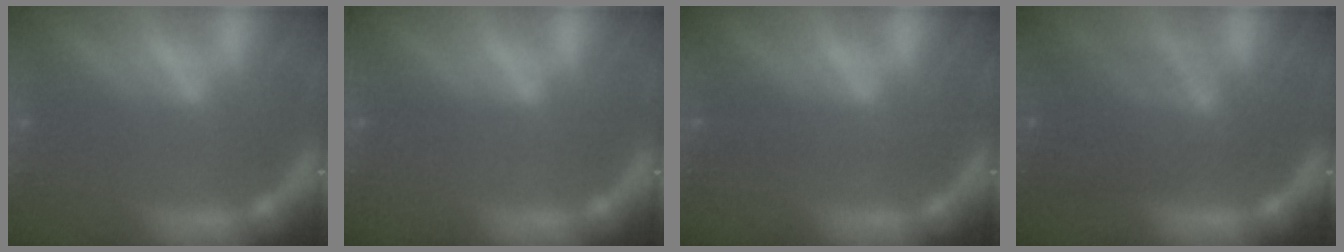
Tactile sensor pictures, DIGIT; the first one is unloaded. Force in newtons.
{"total": 0.0}
{"total": 1.0}
{"total": 6.5}